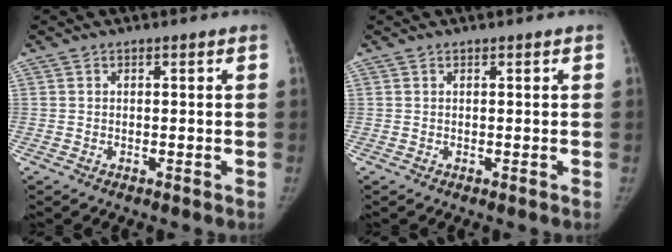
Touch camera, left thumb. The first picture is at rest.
{"total": 0.0}